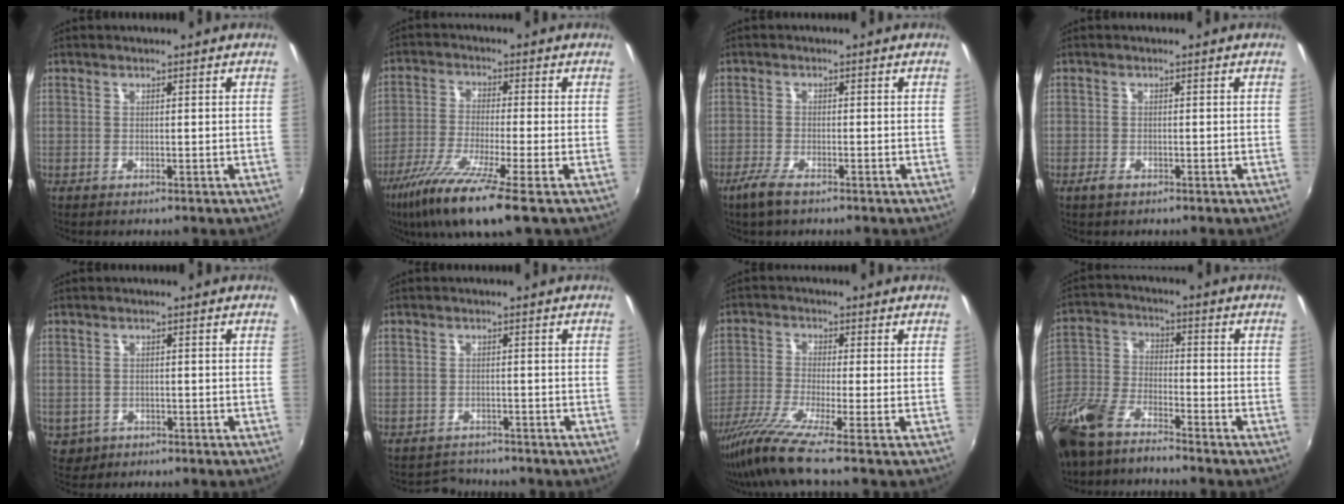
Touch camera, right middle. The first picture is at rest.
{"total": 13.0, "force": [-8.0, 0.7, 10.2], "torque": [-0.216, -0.041, -0.147]}
{"total": 3.7, "force": [-2.6, 0.8, 2.5], "torque": [-0.065, -0.007, -0.052]}
{"total": 1.4, "force": [-1.0, 0.7, 0.8], "torque": [-0.015, -0.002, -0.018]}
{"total": 3.7, "force": [-1.1, 3.3, 1.5], "torque": [-0.038, -0.004, -0.008]}
{"total": 3.0, "force": [-2.7, 1.1, -0.5], "torque": [-0.005, 0.004, -0.048]}
{"total": 7.9, "force": [-5.9, -1.7, 5.0], "torque": [-0.111, -0.026, -0.119]}
{"total": 14.8, "force": [-11.2, 5.0, 8.3], "torque": [-0.195, -0.016, -0.225]}